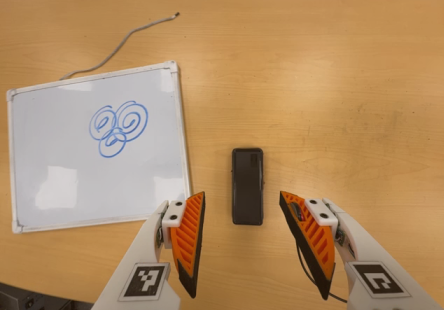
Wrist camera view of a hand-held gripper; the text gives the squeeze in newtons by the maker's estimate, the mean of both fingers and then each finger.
{"total": 0.0}